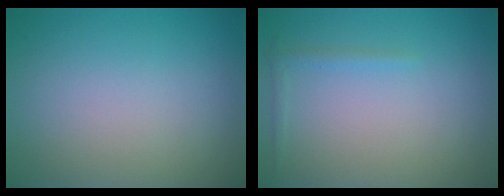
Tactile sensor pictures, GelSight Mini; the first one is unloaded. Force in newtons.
{"total": 0.8, "press": 0.8, "slide": 0.1}